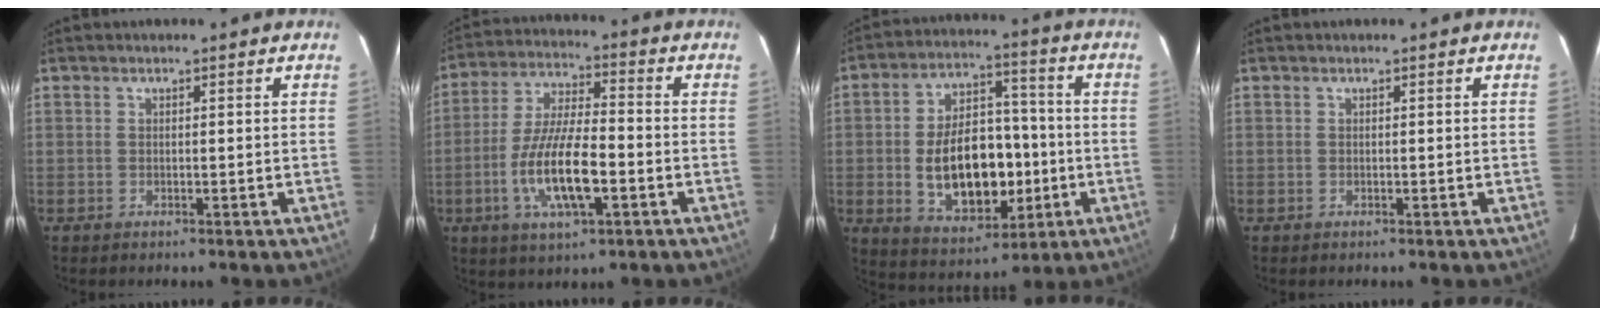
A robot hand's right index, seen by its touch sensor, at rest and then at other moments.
{"total": 13.4, "force": [-4.4, 4.1, 12.0], "torque": [-0.245, -0.010, -0.077]}
{"total": 17.0, "force": [-2.9, 10.3, 13.2], "torque": [-0.253, 0.018, -0.021]}
{"total": 0.0}